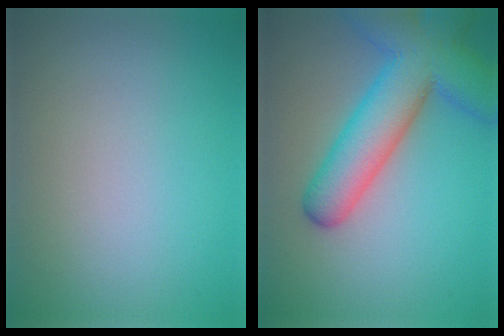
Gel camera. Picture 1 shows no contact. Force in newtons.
{"total": 9.1, "press": 9.1, "slide": 0.6}